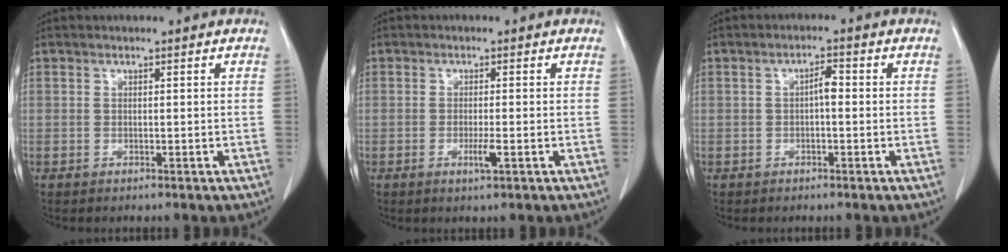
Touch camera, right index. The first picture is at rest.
{"total": 2.2, "force": [-0.8, 0.0, 2.1], "torque": [-0.039, -0.005, -0.013]}
{"total": 2.2, "force": [-0.1, 0.7, 2.1], "torque": [-0.033, 0.006, -0.003]}